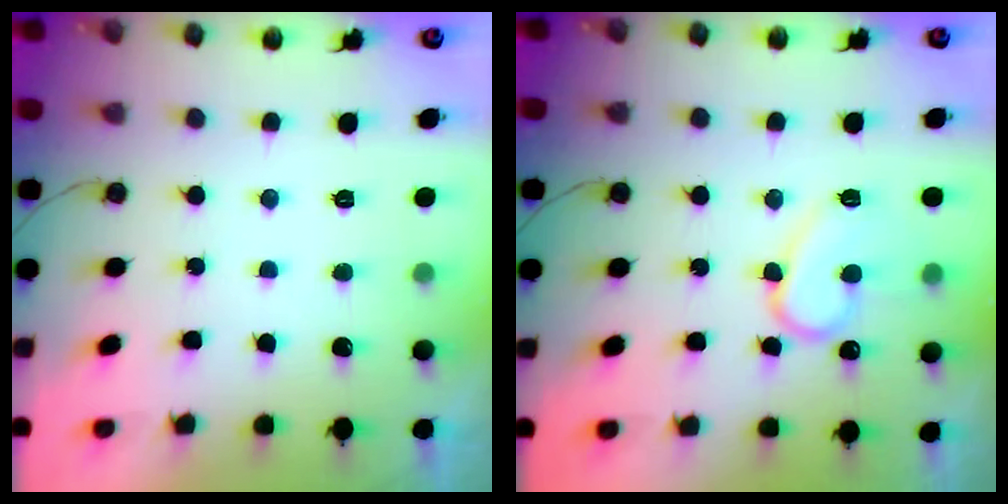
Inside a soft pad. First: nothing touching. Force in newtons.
{"total": 12.0, "press": 12.0, "slide": 1.2}